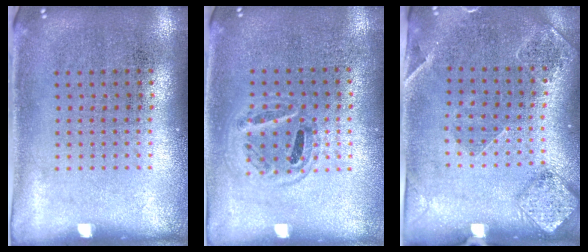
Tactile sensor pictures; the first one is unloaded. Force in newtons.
{"total": 0.9, "press": 0.9, "slide": 0.3}
{"total": 1.5, "press": 1.5, "slide": 0.4}